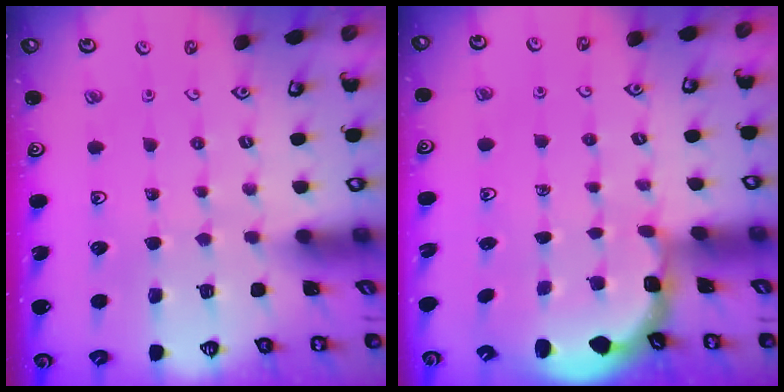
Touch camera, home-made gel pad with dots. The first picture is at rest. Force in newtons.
{"total": 2.7, "press": 2.1, "slide": 1.7}